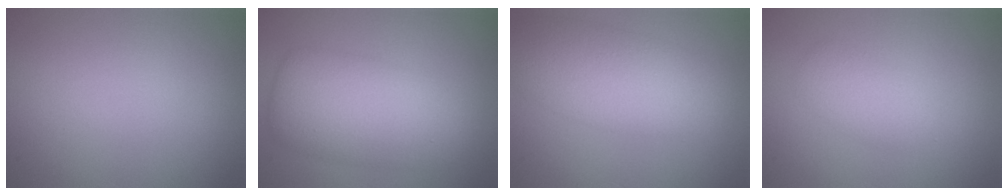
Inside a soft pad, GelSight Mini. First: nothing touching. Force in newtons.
{"total": 6.6, "press": 6.6, "slide": 0.0}
{"total": 5.7, "press": 5.7, "slide": 0.1}
{"total": 2.0, "press": 2.0, "slide": 0.0}